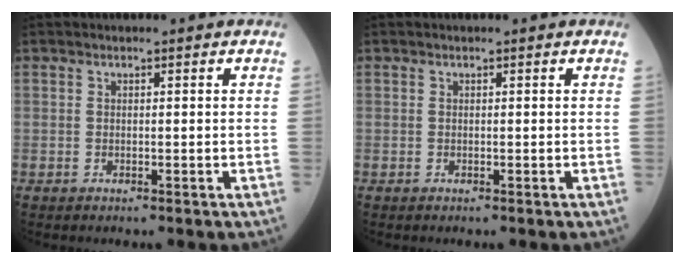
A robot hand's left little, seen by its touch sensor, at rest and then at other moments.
{"total": 0.0}